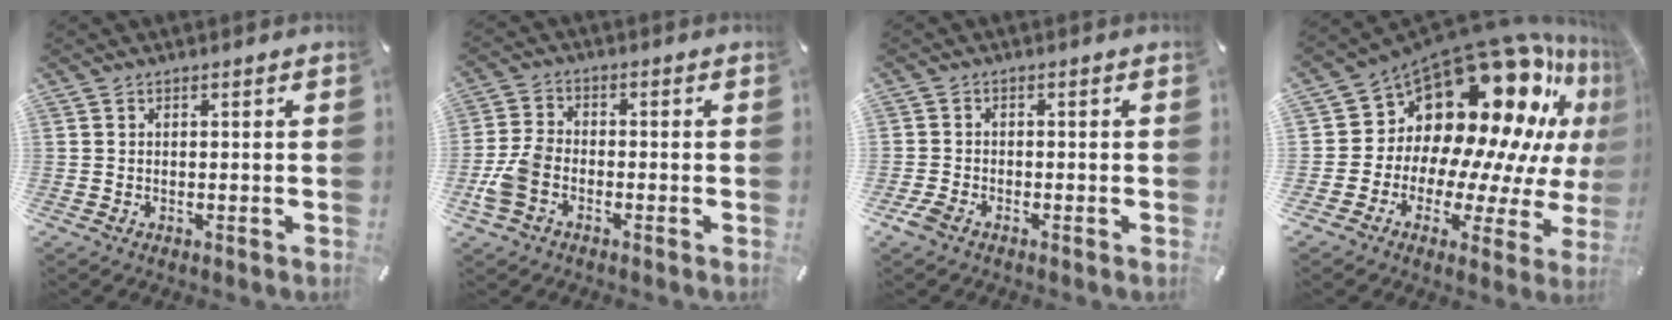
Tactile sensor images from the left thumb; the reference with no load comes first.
{"total": 6.8, "force": [-2.6, 4.3, 4.6], "torque": [-0.104, 0.010, -0.049]}
{"total": 2.9, "force": [-1.7, 2.0, 1.1], "torque": [-0.030, 0.005, -0.036]}
{"total": 22.2, "force": [13.6, 12.3, 12.4], "torque": [-0.182, -0.156, 0.252]}